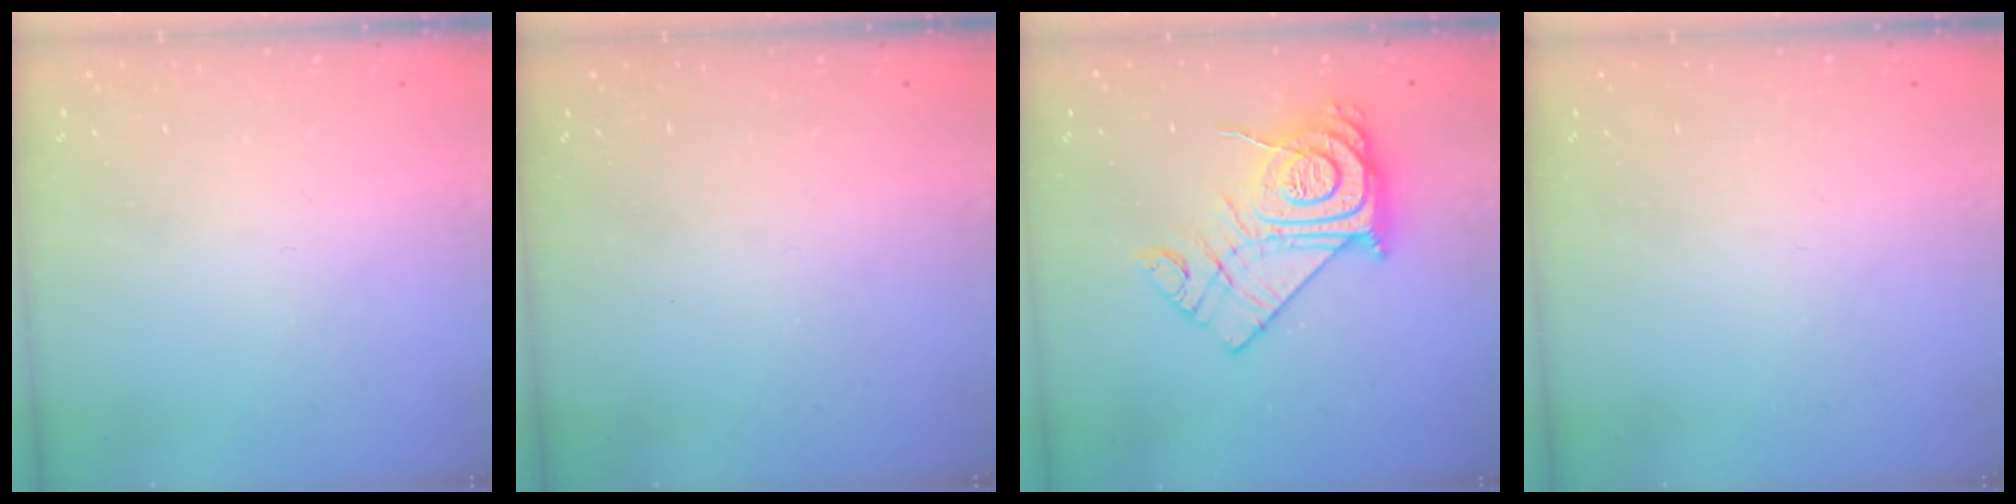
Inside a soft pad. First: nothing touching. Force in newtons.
{"total": 0.0}
{"total": 18.1, "press": 18.0, "slide": 1.5}
{"total": 0.0}